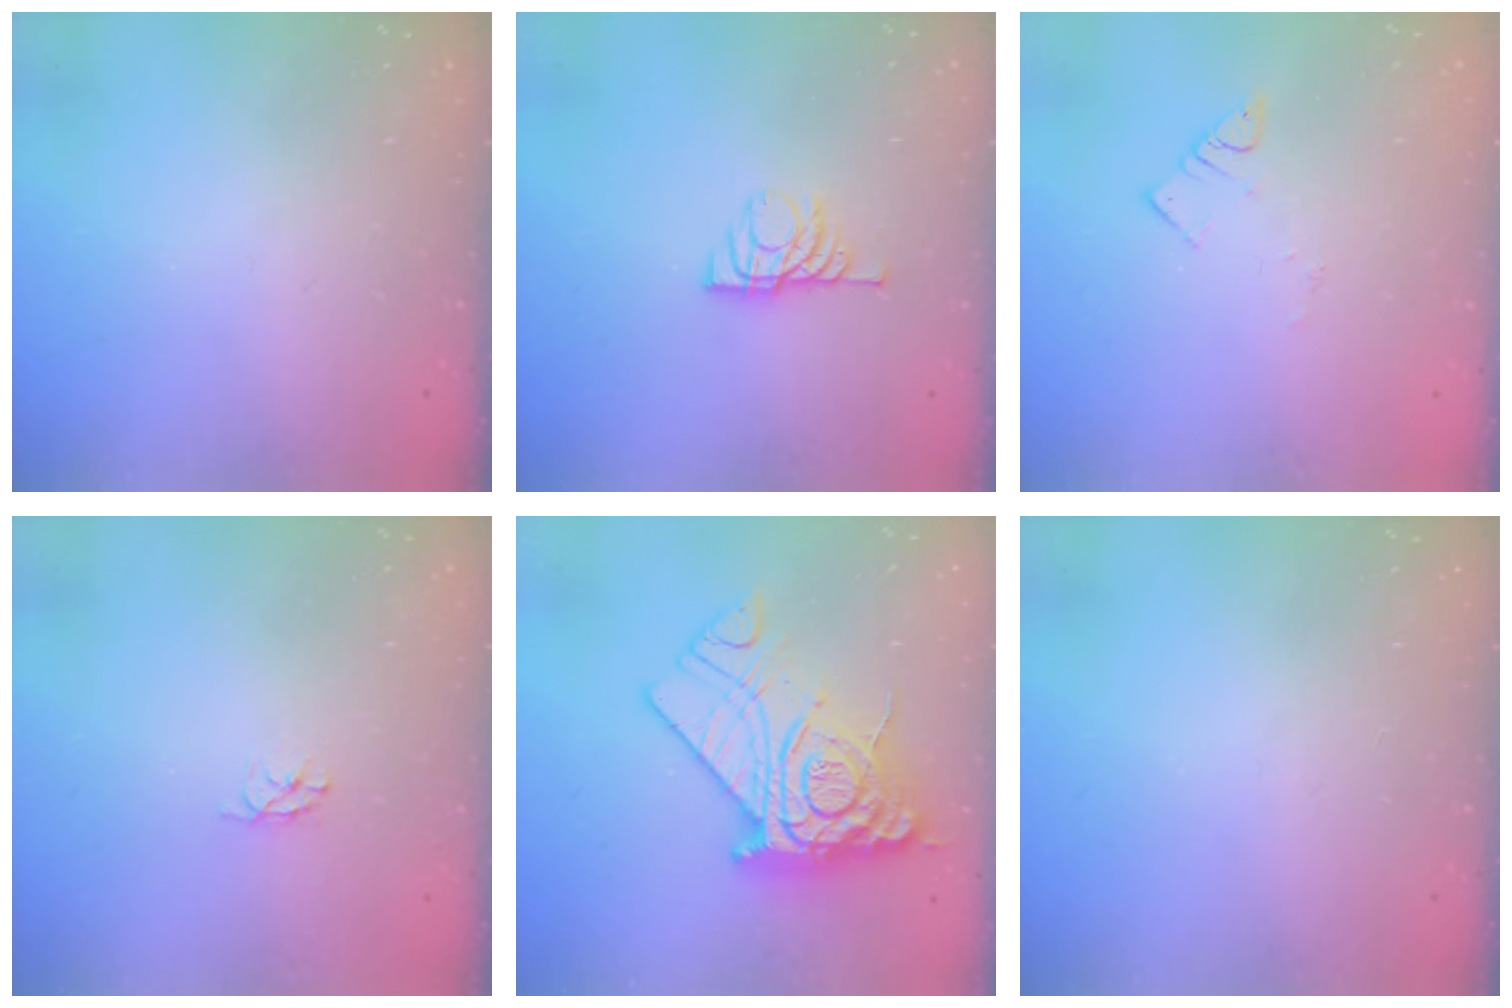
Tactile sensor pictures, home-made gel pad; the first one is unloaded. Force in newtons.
{"total": 6.1, "press": 6.1, "slide": 0.8}
{"total": 3.6, "press": 3.6, "slide": 0.3}
{"total": 2.9, "press": 2.9, "slide": 0.3}
{"total": 21.4, "press": 21.3, "slide": 2.0}
{"total": 0.0}